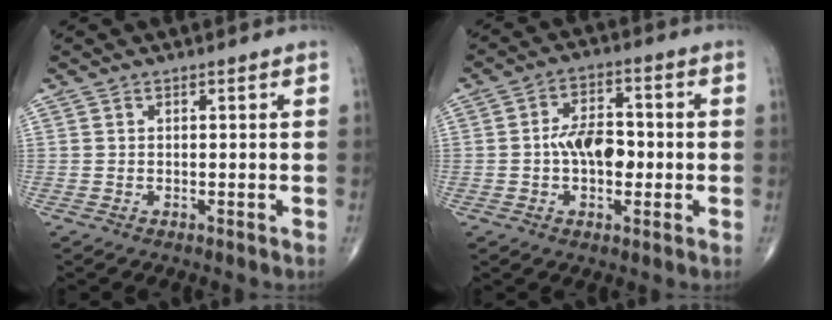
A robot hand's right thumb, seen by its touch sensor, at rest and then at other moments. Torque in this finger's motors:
{"motor_torque": [2.21, 2.80, 0.60, -0.45, 0.32]}